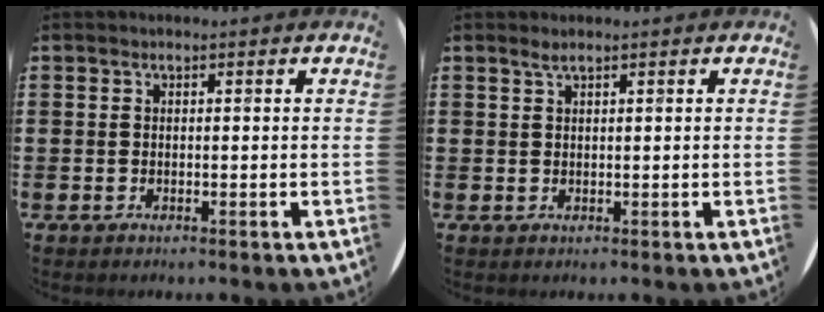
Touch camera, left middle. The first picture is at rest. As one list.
[{"total": 0.9, "force": [0.6, 0.0, 0.6], "torque": [-0.013, 0.001, 0.012]}]